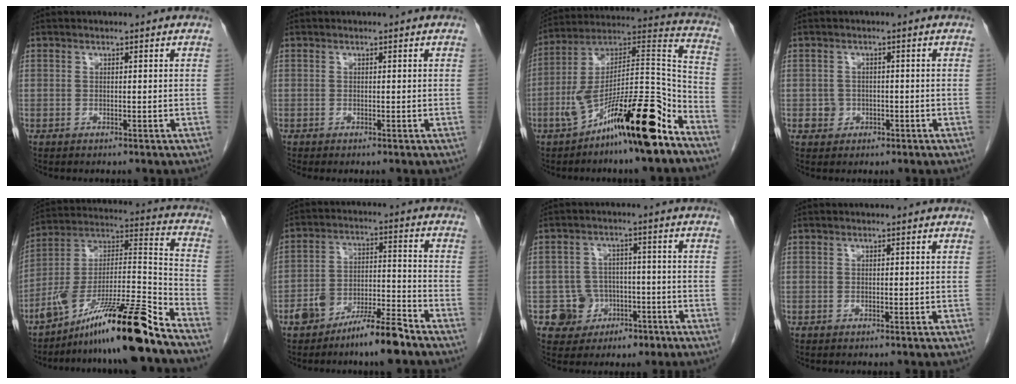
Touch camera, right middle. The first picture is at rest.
{"total": 0.0}
{"total": 21.5, "force": [-12.4, 2.8, 17.3], "torque": [-0.287, 0.012, -0.205]}
{"total": 2.0, "force": [-0.6, 1.9, 0.3], "torque": [0.001, 0.009, -0.006]}
{"total": 19.2, "force": [-14.3, -0.3, 12.8], "torque": [-0.227, 0.000, -0.249]}
{"total": 8.9, "force": [-6.7, 1.4, 5.7], "torque": [-0.103, 0.011, -0.119]}
{"total": 6.1, "force": [-2.6, 5.5, 0.6], "torque": [0.004, 0.019, -0.033]}
{"total": 0.0}